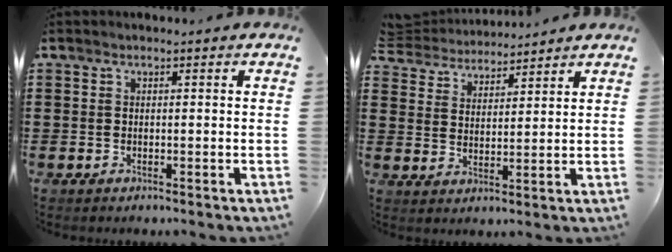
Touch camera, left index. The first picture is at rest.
{"total": 4.3, "force": [4.3, 0.9, 0.0], "torque": [-0.023, -0.021, 0.075]}